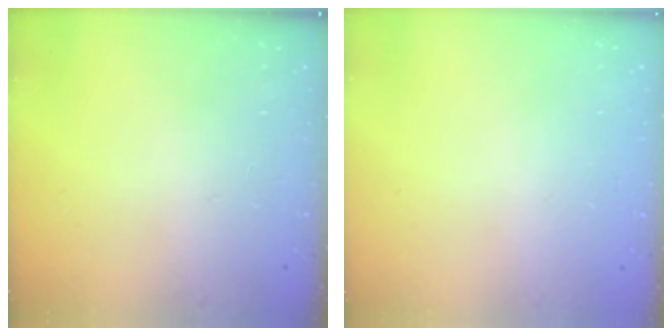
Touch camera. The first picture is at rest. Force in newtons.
{"total": 0.0}